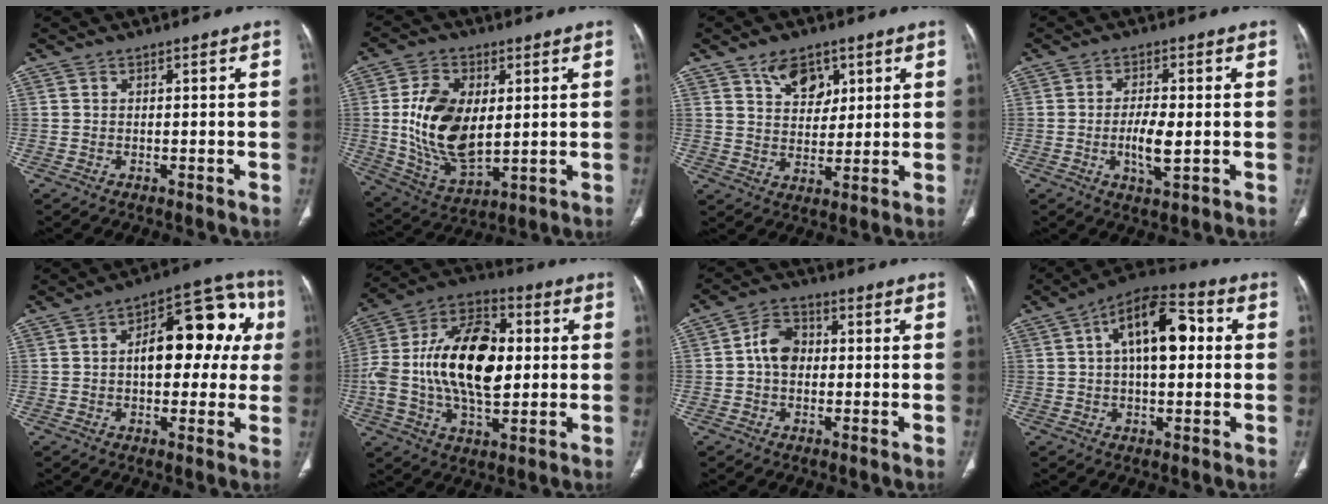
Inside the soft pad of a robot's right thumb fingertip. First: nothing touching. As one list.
[{"total": 15.4, "force": [1.7, 9.0, 12.4], "torque": [-0.216, -0.016, 0.043]}, {"total": 7.9, "force": [4.3, 5.2, 4.2], "torque": [-0.039, -0.025, 0.075]}, {"total": 5.8, "force": [-0.8, 1.9, 5.4], "torque": [-0.102, -0.007, -0.014]}, {"total": 17.4, "force": [2.6, 9.1, 14.6], "torque": [-0.153, 0.040, 0.030]}, {"total": 22.4, "force": [0.9, 12.4, 18.6], "torque": [-0.335, 0.018, 0.012]}, {"total": 6.2, "force": [0.1, 4.7, 4.0], "torque": [-0.054, 0.016, -0.008]}, {"total": 14.6, "force": [2.9, 7.3, 12.3], "torque": [-0.182, 0.026, 0.038]}]